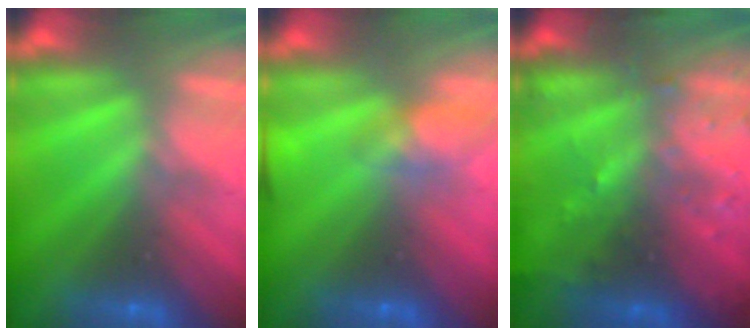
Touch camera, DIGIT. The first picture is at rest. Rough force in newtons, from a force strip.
{"total": 4.6}
{"total": 6.5}